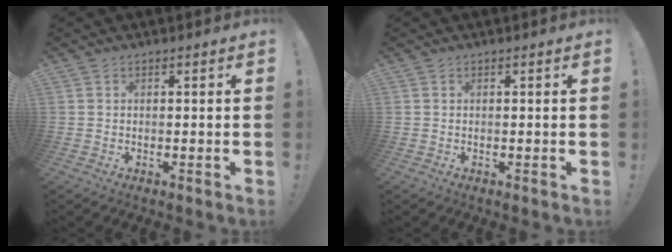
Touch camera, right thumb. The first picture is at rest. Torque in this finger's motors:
{"motor_torque": [0.00, 0.00, 0.00, 0.00, 0.00]}